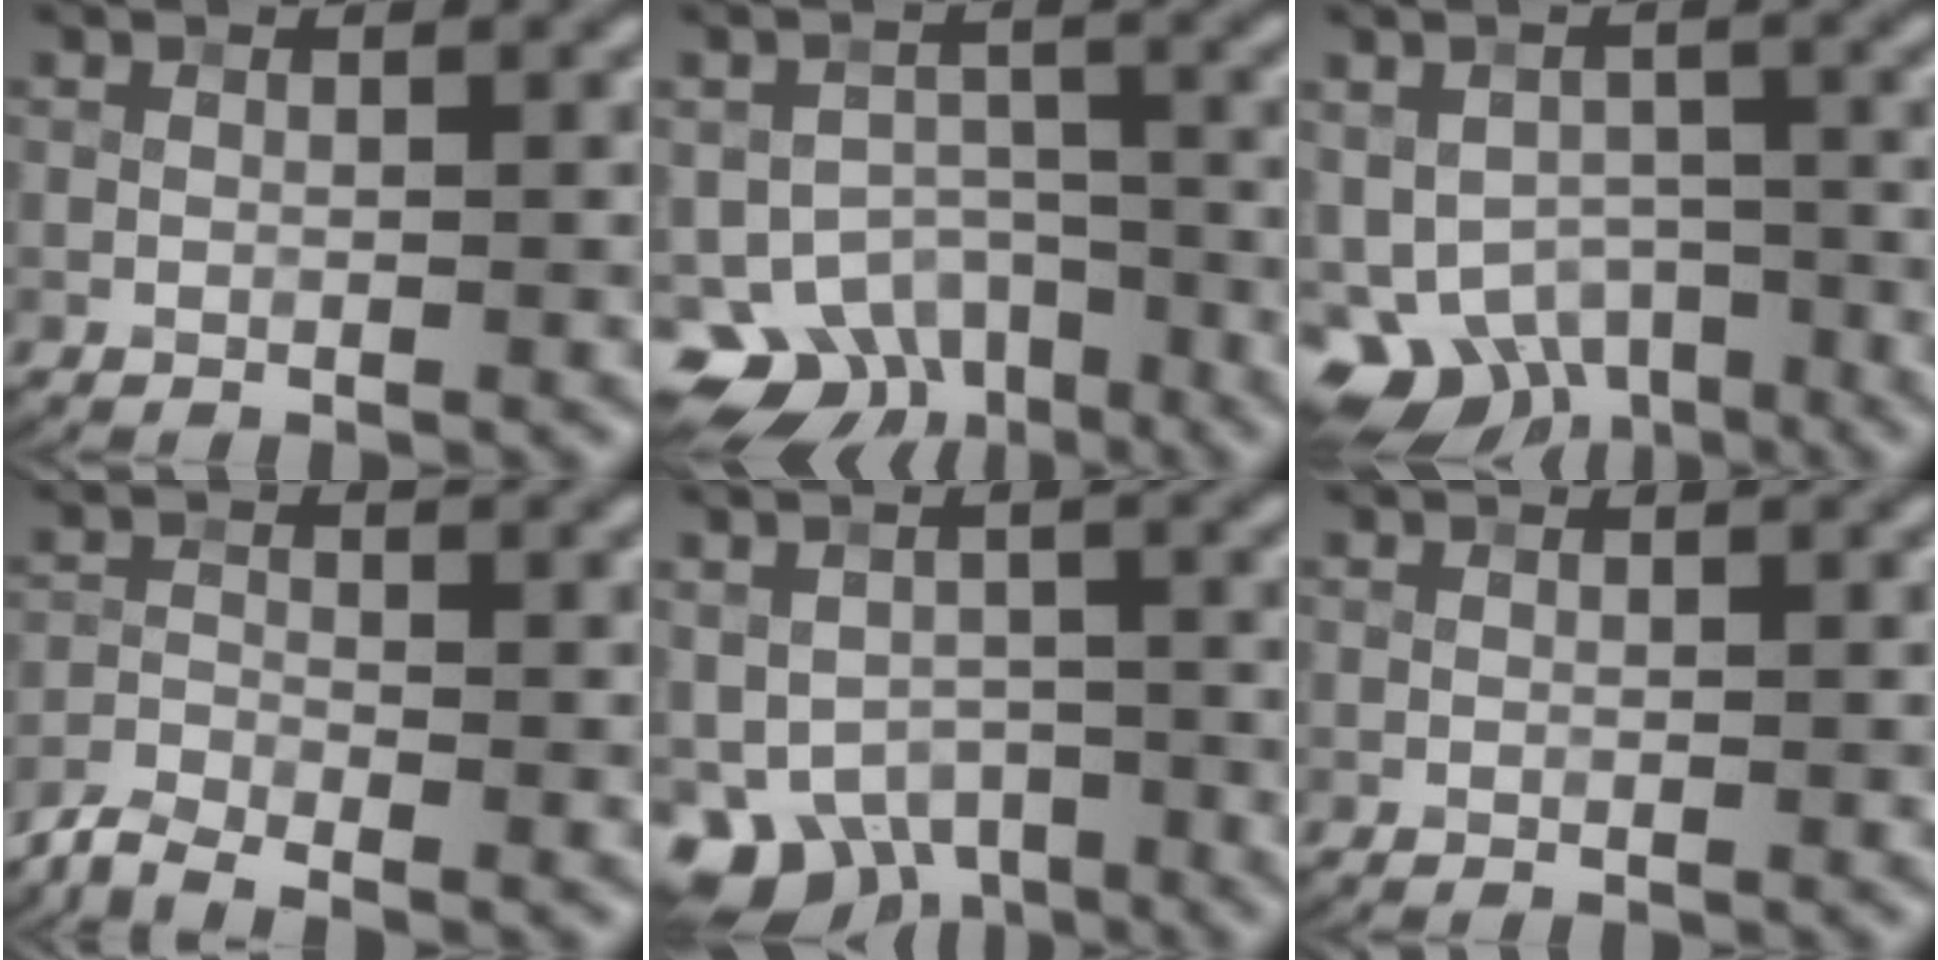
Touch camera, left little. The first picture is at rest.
{"total": 7.6, "force": [-5.1, 4.9, 3.0], "torque": [-0.038, -0.015, -0.081]}
{"total": 7.7, "force": [-4.7, 4.7, 3.9], "torque": [-0.058, -0.025, -0.073]}
{"total": 2.9, "force": [-2.7, 0.5, 1.0], "torque": [-0.021, -0.005, -0.064]}
{"total": 6.8, "force": [-4.0, 4.5, 3.3], "torque": [-0.050, -0.026, -0.061]}
{"total": 0.0}